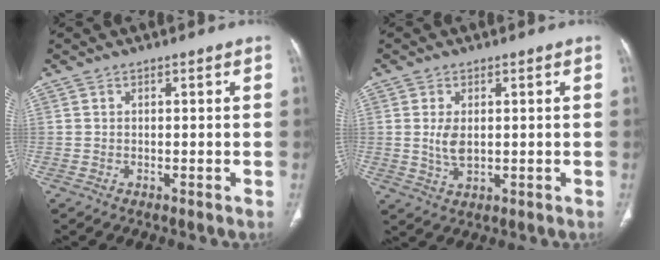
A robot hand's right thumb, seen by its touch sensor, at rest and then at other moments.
{"total": 4.3, "force": [0.4, 2.4, 3.6], "torque": [-0.071, -0.009, 0.015]}